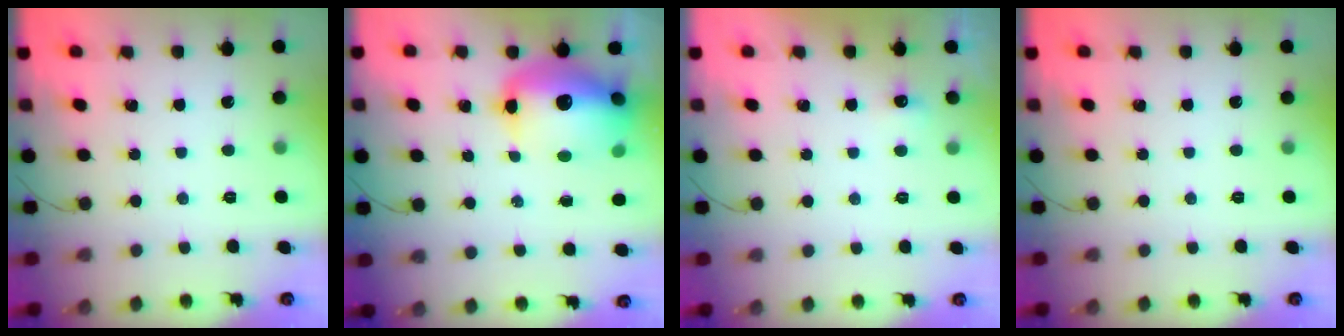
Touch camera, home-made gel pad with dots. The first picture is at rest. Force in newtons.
{"total": 17.0, "press": 16.6, "slide": 3.9}
{"total": 4.2, "press": 4.1, "slide": 1.1}
{"total": 0.0}